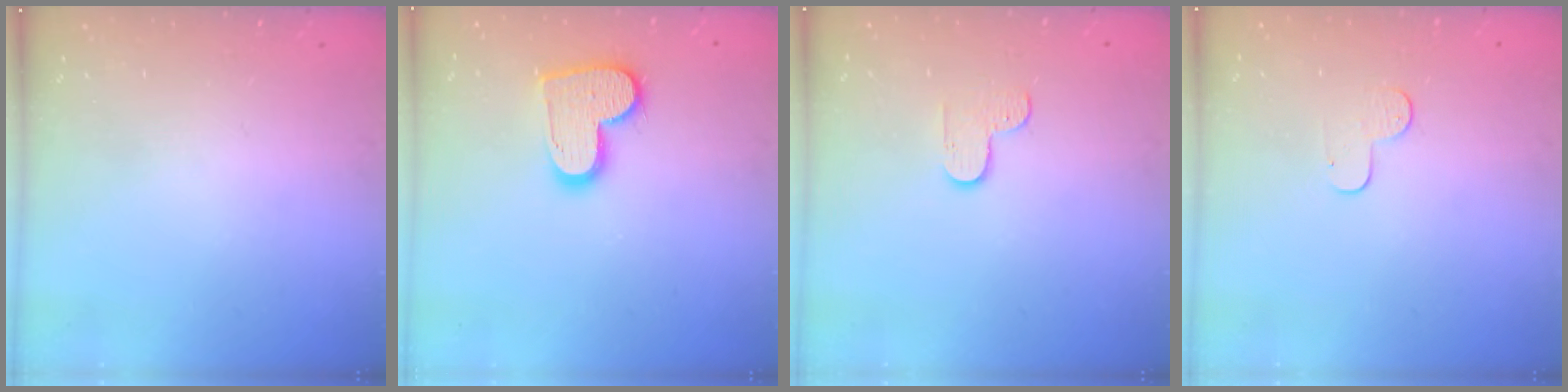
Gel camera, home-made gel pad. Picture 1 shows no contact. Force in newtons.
{"total": 14.8, "press": 14.8, "slide": 1.1}
{"total": 3.1, "press": 3.1, "slide": 0.3}
{"total": 5.1, "press": 5.1, "slide": 0.5}